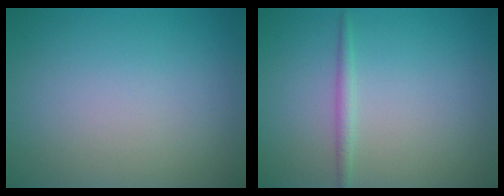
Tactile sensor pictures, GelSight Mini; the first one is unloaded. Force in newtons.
{"total": 1.2, "press": 1.2, "slide": 0.0}